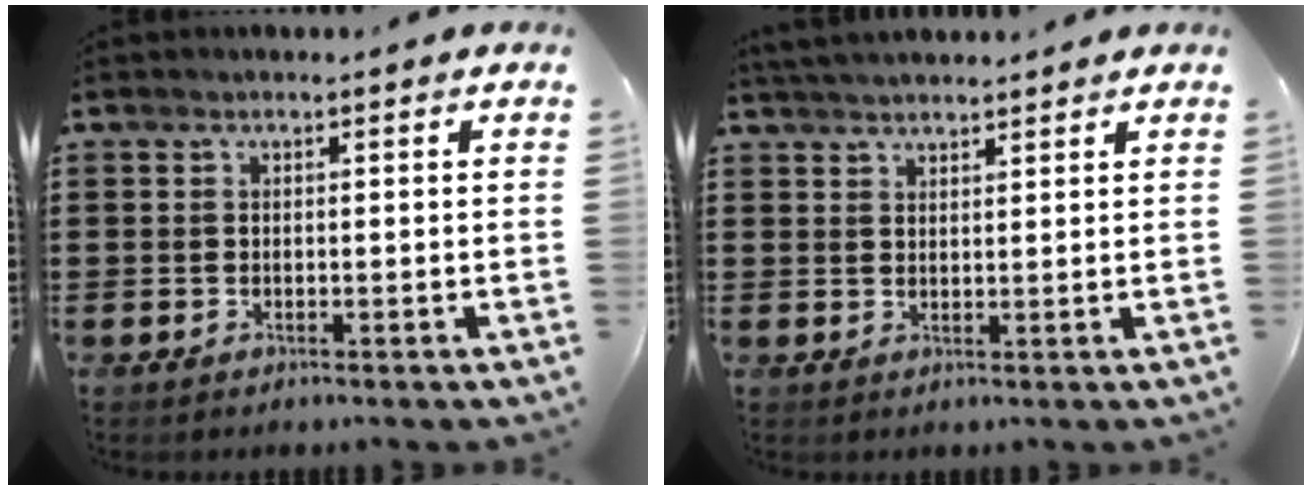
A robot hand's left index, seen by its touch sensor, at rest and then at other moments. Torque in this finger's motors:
{"motor_torque": [0.18, 0.13, 0.40, 0.05]}